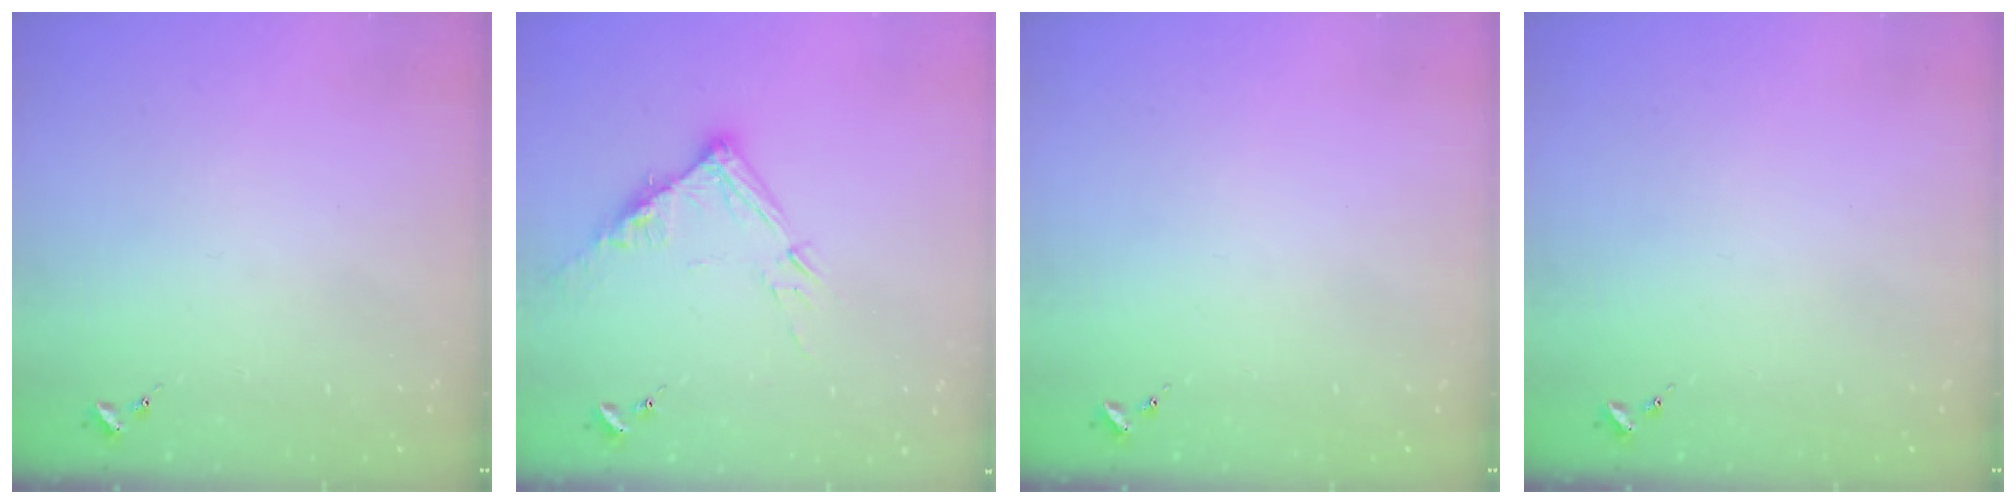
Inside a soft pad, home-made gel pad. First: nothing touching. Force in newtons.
{"total": 12.1, "press": 12.1, "slide": 1.2}
{"total": 0.0}
{"total": 0.0}